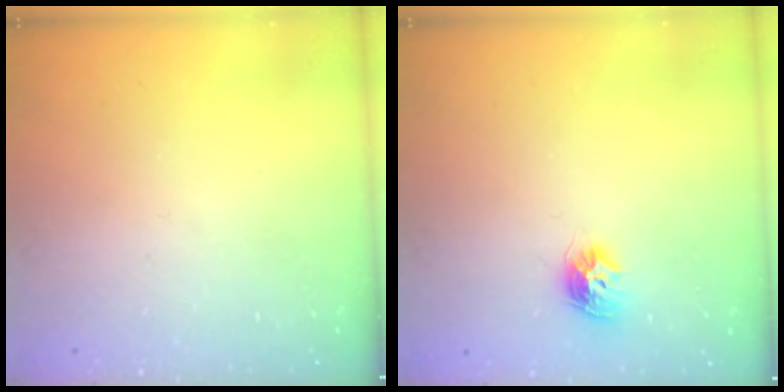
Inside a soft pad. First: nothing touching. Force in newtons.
{"total": 8.3, "press": 8.3, "slide": 0.2}